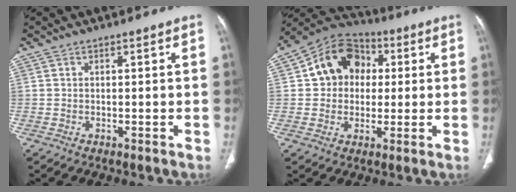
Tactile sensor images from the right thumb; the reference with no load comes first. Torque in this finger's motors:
{"motor_torque": [-0.37, 0.49, 0.20, -0.12, 0.28]}